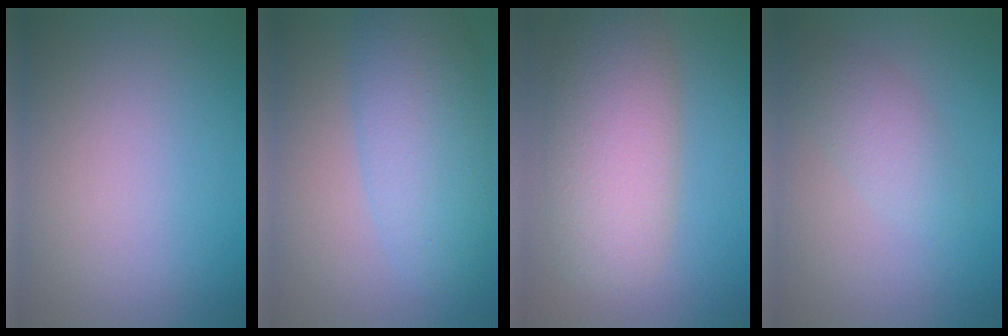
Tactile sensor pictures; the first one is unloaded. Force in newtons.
{"total": 7.0, "press": 7.0, "slide": 0.3}
{"total": 7.5, "press": 7.4, "slide": 0.7}
{"total": 2.5, "press": 2.5, "slide": 0.0}